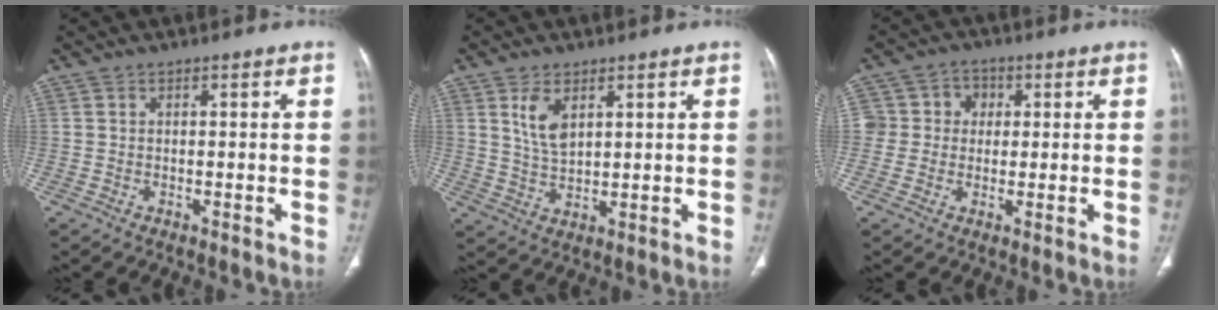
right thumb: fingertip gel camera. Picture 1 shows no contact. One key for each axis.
{"total": 5.8, "fx": 2.6, "fy": 3.0, "fz": 4.2, "tx": -0.074, "ty": -0.015, "tz": 0.059}
{"total": 6.5, "fx": 0.6, "fy": 6.2, "fz": 1.7, "tx": 0.011, "ty": 0.016, "tz": 0.004}